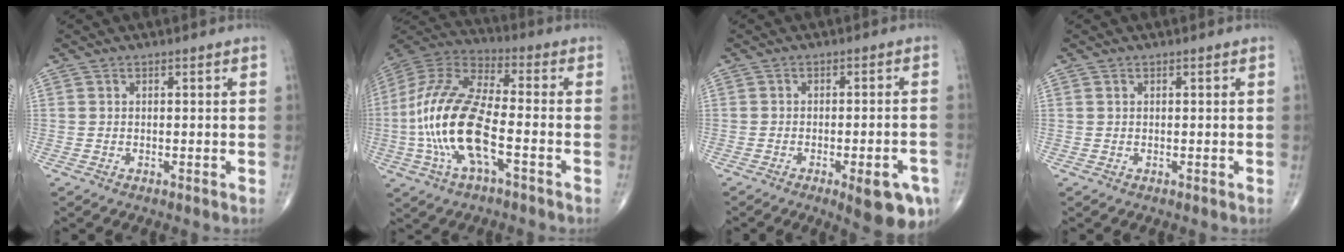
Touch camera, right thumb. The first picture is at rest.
{"total": 18.8, "force": [-4.2, 7.0, 17.0], "torque": [-0.371, 0.030, -0.080]}
{"total": 9.8, "force": [-4.6, 2.7, 8.2], "torque": [-0.088, 0.011, -0.052]}
{"total": 0.0}